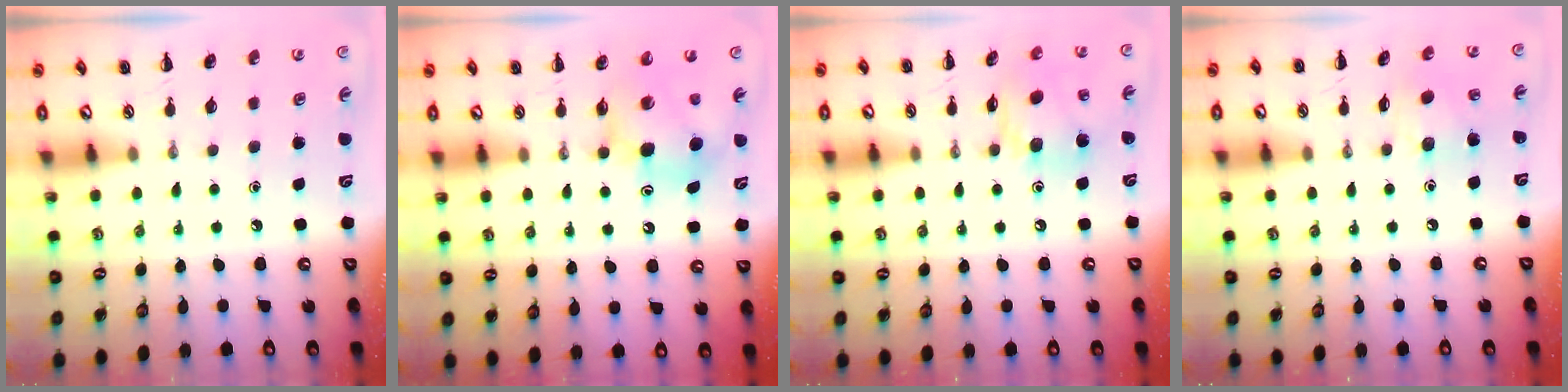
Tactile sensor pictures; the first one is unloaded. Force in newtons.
{"total": 7.4, "press": 7.3, "slide": 1.5}
{"total": 13.2, "press": 12.9, "slide": 2.9}
{"total": 6.5, "press": 6.5, "slide": 0.8}